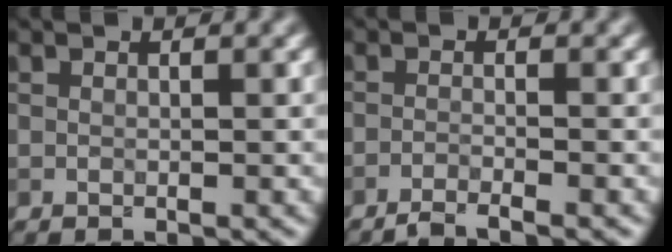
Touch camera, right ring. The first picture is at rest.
{"total": 2.3, "force": [-1.9, 0.3, 1.3], "torque": [-0.019, 0.002, -0.044]}